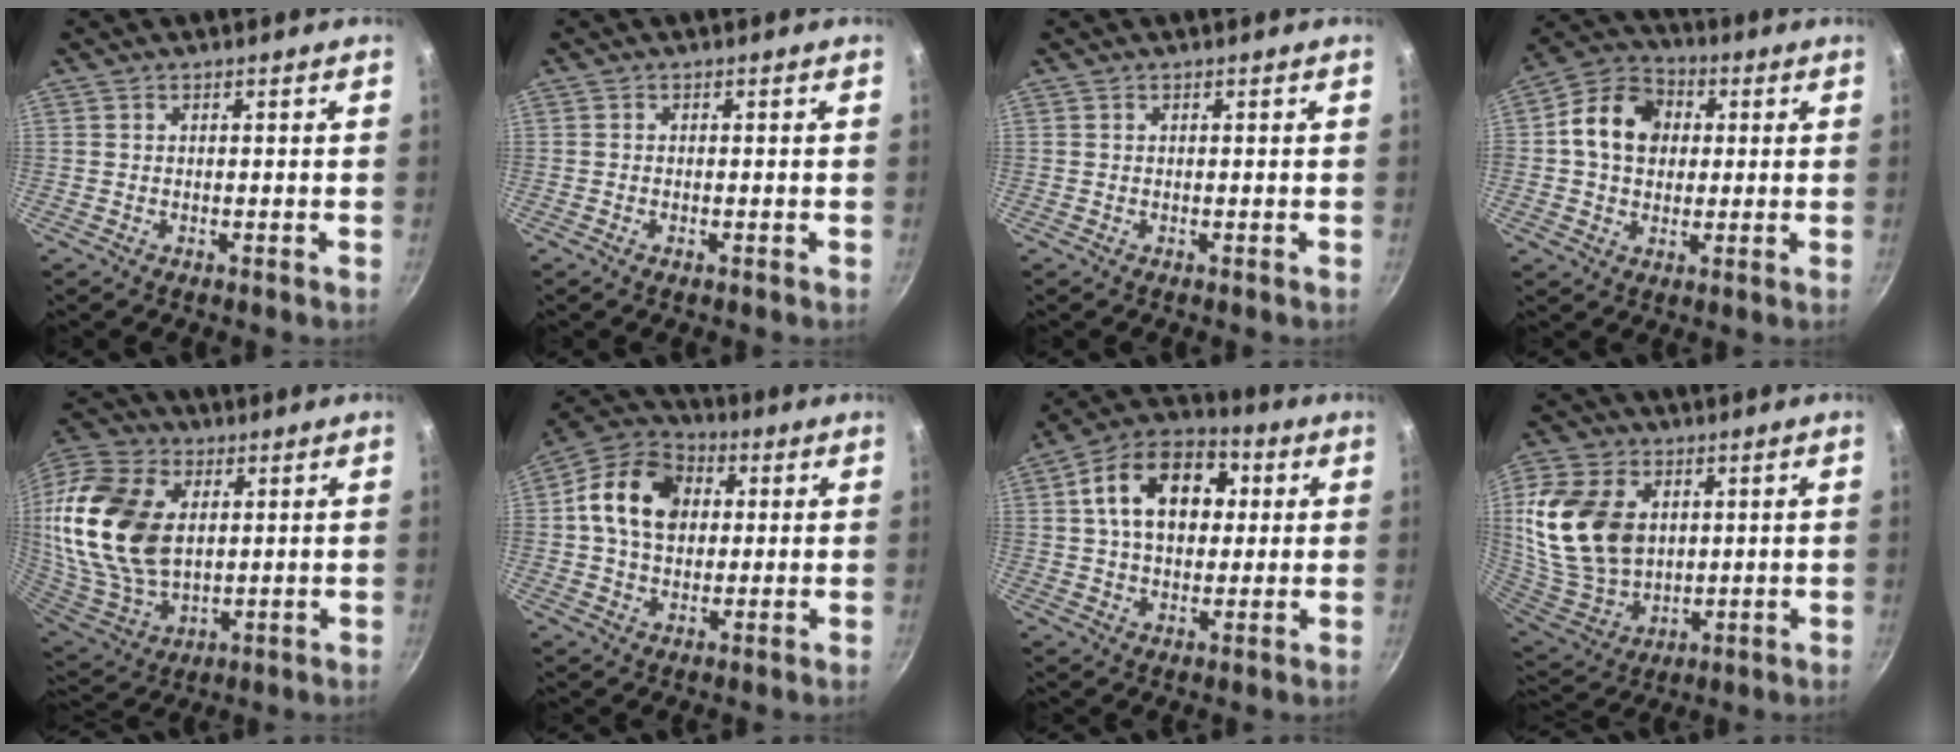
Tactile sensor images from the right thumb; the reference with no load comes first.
{"total": 0.7, "force": [-0.3, 0.3, 0.6], "torque": [-0.012, 0.002, -0.008]}
{"total": 0.0}
{"total": 11.8, "force": [1.6, 9.5, 6.8], "torque": [-0.089, 0.016, 0.007]}
{"total": 26.6, "force": [5.2, 17.5, 19.3], "torque": [-0.399, -0.008, 0.098]}
{"total": 14.4, "force": [2.4, 10.9, 9.1], "torque": [-0.132, 0.018, 0.024]}
{"total": 16.4, "force": [3.6, 11.2, 11.4], "torque": [-0.155, 0.021, 0.043]}
{"total": 19.8, "force": [3.8, 14.1, 13.3], "torque": [-0.248, -0.015, 0.086]}